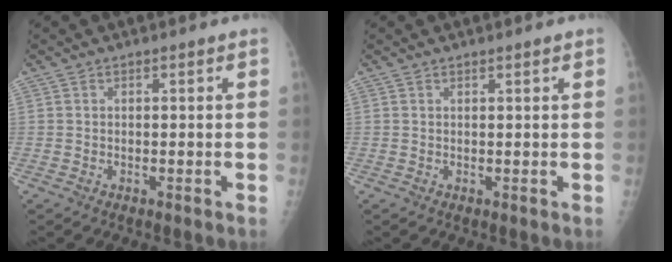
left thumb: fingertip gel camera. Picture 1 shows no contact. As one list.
[{"total": 0.6, "force": [0.5, 0.0, 0.3], "torque": [-0.005, -0.002, 0.009]}]